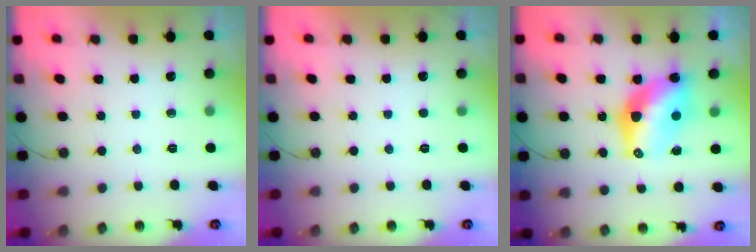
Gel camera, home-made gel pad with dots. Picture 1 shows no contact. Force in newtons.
{"total": 0.0}
{"total": 13.0, "press": 13.0, "slide": 1.1}